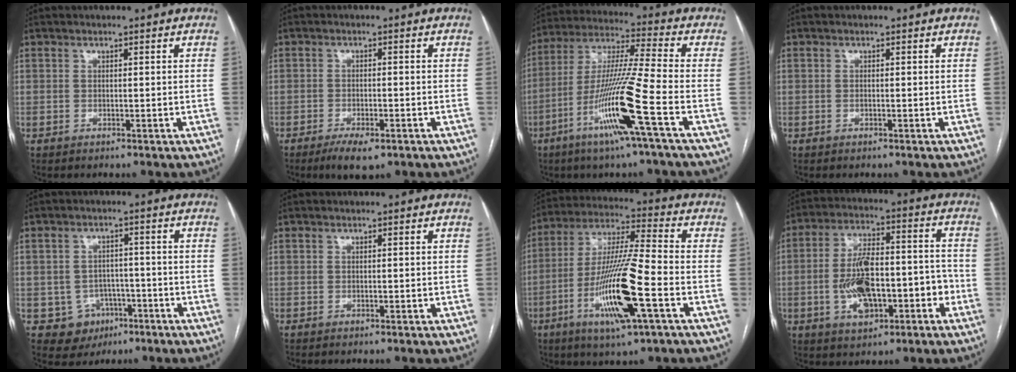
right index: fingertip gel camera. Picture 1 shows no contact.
{"total": 4.7, "force": [-2.9, 1.4, 3.3], "torque": [-0.059, -0.006, -0.043]}
{"total": 15.8, "force": [-6.5, -1.5, 14.4], "torque": [-0.287, -0.017, -0.125]}
{"total": 0.0}
{"total": 6.1, "force": [-2.5, 5.5, 1.0], "torque": [-0.010, 0.011, -0.026]}
{"total": 0.0}
{"total": 16.6, "force": [-5.7, 0.9, 15.5], "torque": [-0.308, -0.015, -0.104]}
{"total": 13.2, "force": [-3.6, 5.7, 11.3], "torque": [-0.204, 0.032, -0.055]}